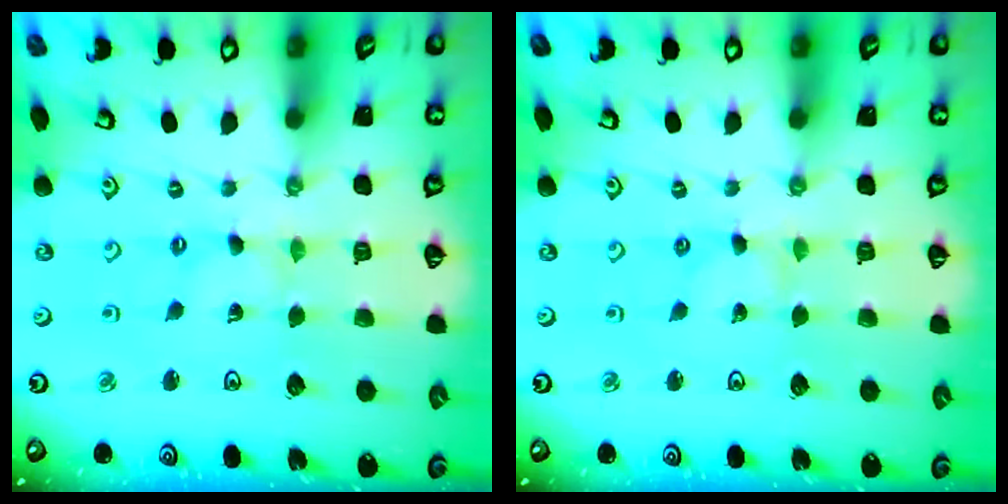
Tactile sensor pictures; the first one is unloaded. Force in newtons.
{"total": 0.0}